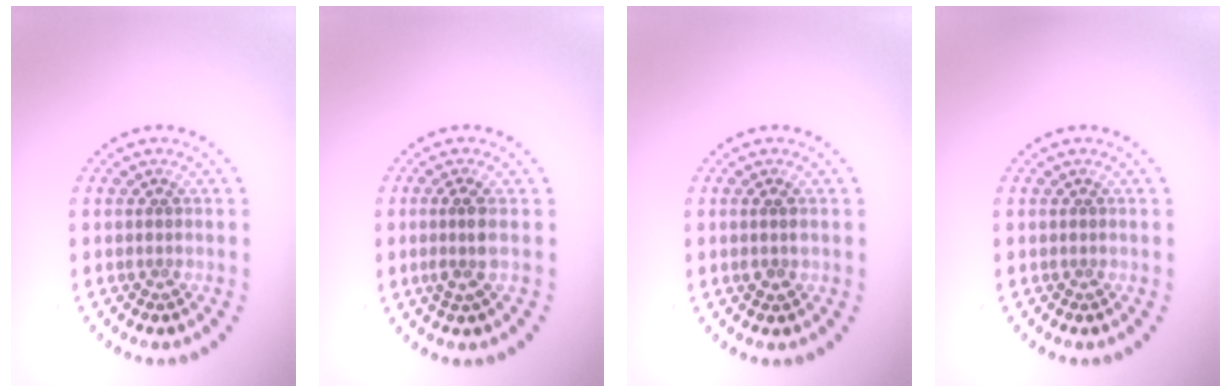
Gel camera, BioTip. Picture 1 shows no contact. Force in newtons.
{"total": 1.9, "press": 1.4, "slide": 1.3}
{"total": 1.1, "press": 1.1, "slide": 0.4}
{"total": 0.0}